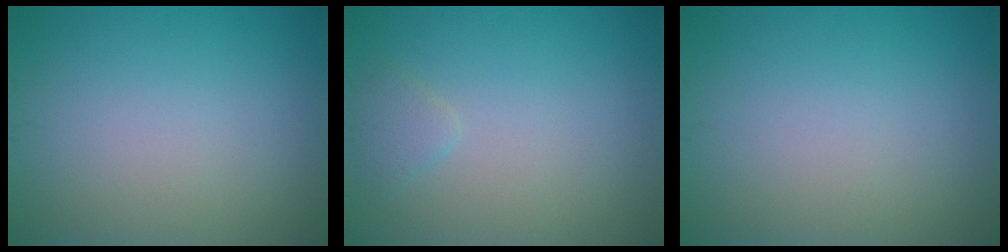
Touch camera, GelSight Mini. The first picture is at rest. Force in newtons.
{"total": 1.1, "press": 1.1, "slide": 0.1}
{"total": 0.0}